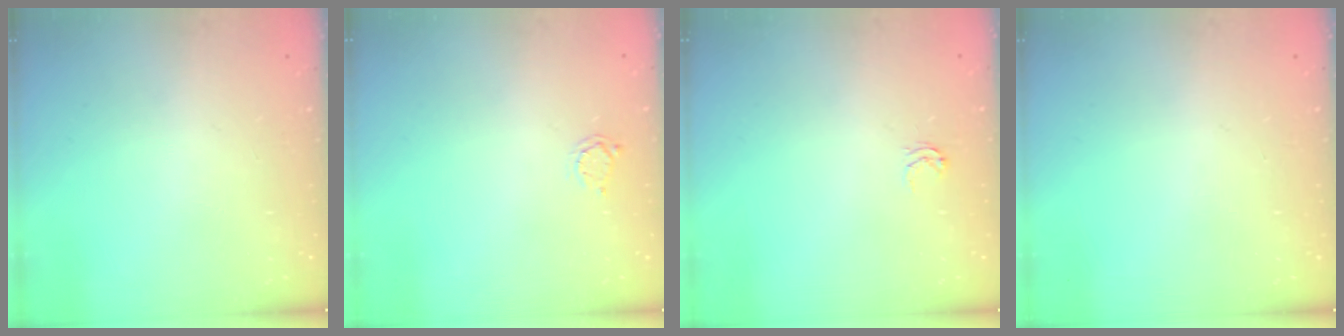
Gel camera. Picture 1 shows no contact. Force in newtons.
{"total": 2.5, "press": 2.5, "slide": 0.4}
{"total": 2.7, "press": 2.7, "slide": 0.4}
{"total": 0.0}